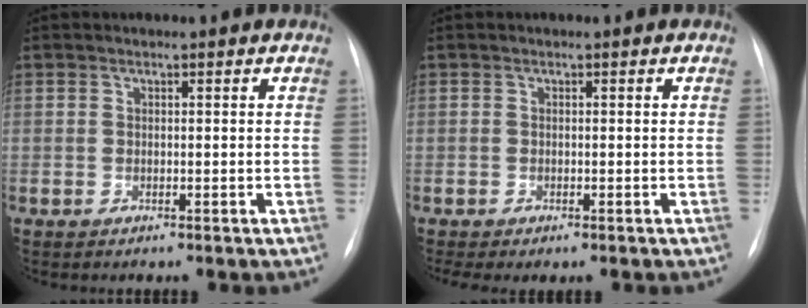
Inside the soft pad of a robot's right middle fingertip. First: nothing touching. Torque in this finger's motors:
{"motor_torque": [0.23, -0.39, -0.04, 0.01]}